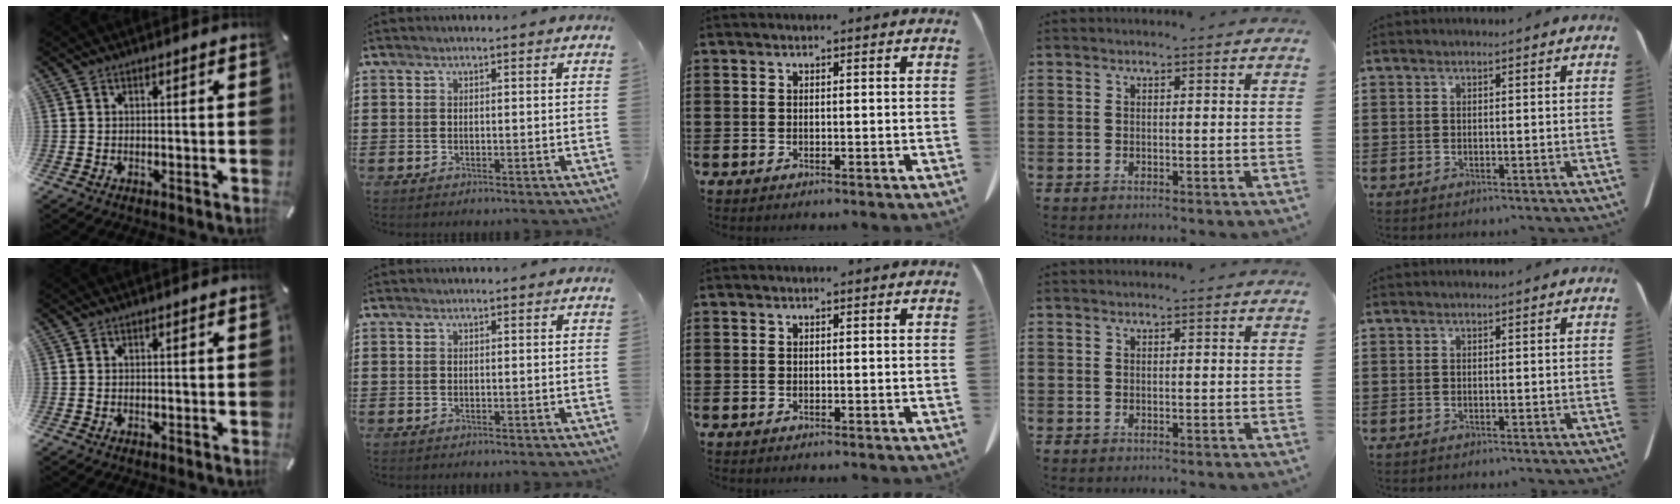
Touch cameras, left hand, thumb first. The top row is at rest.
{}